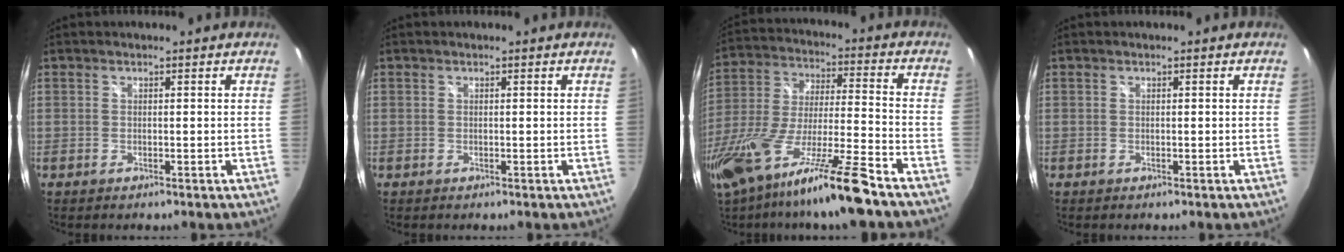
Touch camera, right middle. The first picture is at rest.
{"total": 0.0}
{"total": 22.9, "force": [-16.4, 0.7, 16.0], "torque": [-0.299, -0.056, -0.287]}
{"total": 0.0}